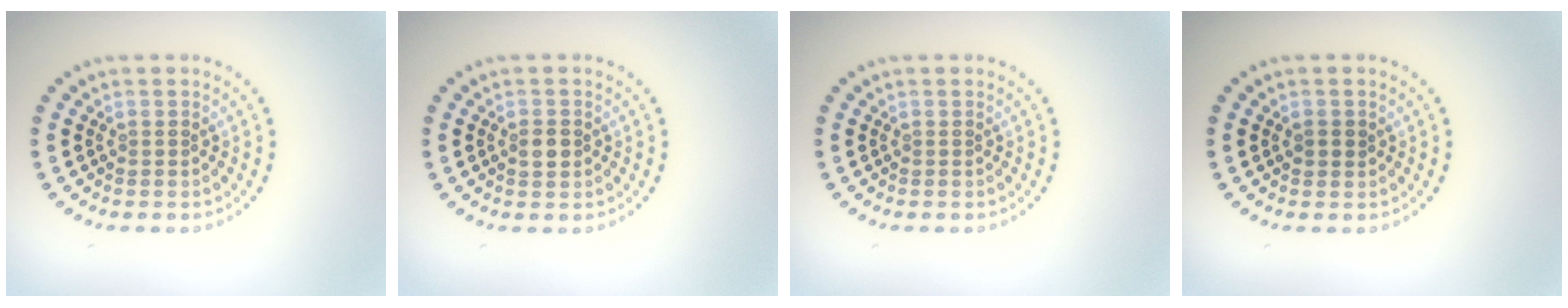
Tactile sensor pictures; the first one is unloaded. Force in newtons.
{"total": 1.6, "press": 1.6, "slide": 0.2}
{"total": 0.0}
{"total": 1.1, "press": 1.1, "slide": 0.2}